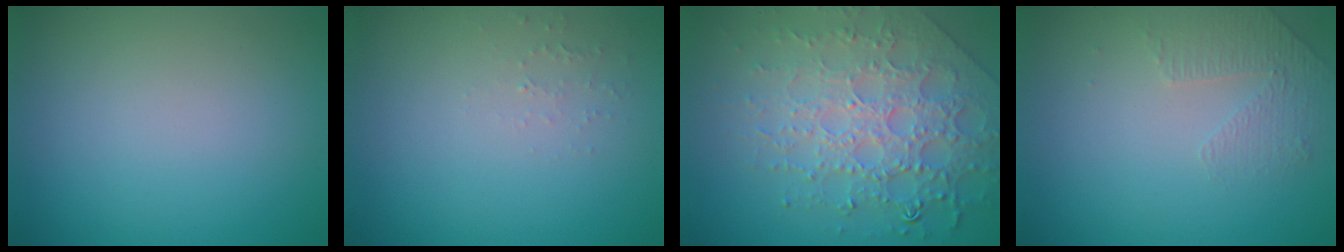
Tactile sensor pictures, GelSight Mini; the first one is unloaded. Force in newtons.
{"total": 0.8, "press": 0.8, "slide": 0.3}
{"total": 7.8, "press": 5.6, "slide": 5.5}
{"total": 1.4, "press": 0.9, "slide": 1.1}